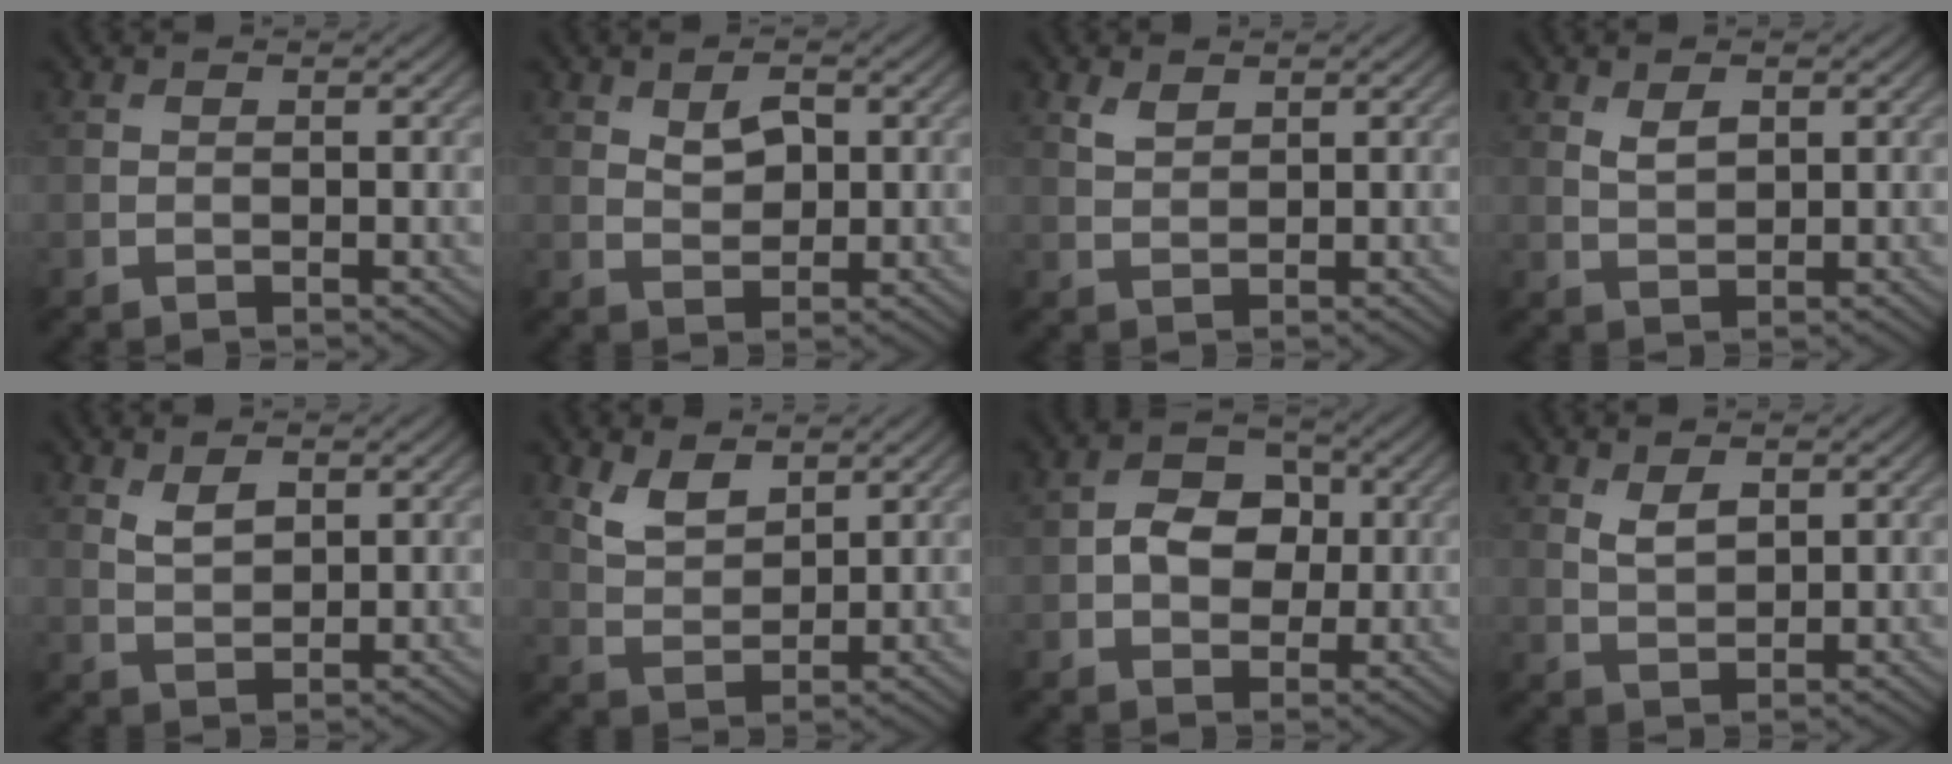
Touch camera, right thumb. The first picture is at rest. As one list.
[{"total": 3.2, "force": [1.2, 1.9, 2.2], "torque": [-0.043, -0.001, 0.023]}, {"total": 1.8, "force": [1.3, 0.8, 1.0], "torque": [-0.025, -0.002, 0.029]}, {"total": 2.3, "force": [1.1, 1.2, 1.7], "torque": [-0.037, -0.003, 0.027]}, {"total": 2.8, "force": [1.5, 1.4, 1.9], "torque": [-0.044, -0.004, 0.034]}, {"total": 4.4, "force": [2.9, 2.1, 2.5], "torque": [-0.061, -0.007, 0.063]}, {"total": 5.1, "force": [0.0, 4.0, 3.3], "torque": [-0.057, 0.004, -0.012]}, {"total": 2.8, "force": [1.4, 1.4, 2.0], "torque": [-0.046, -0.004, 0.032]}]